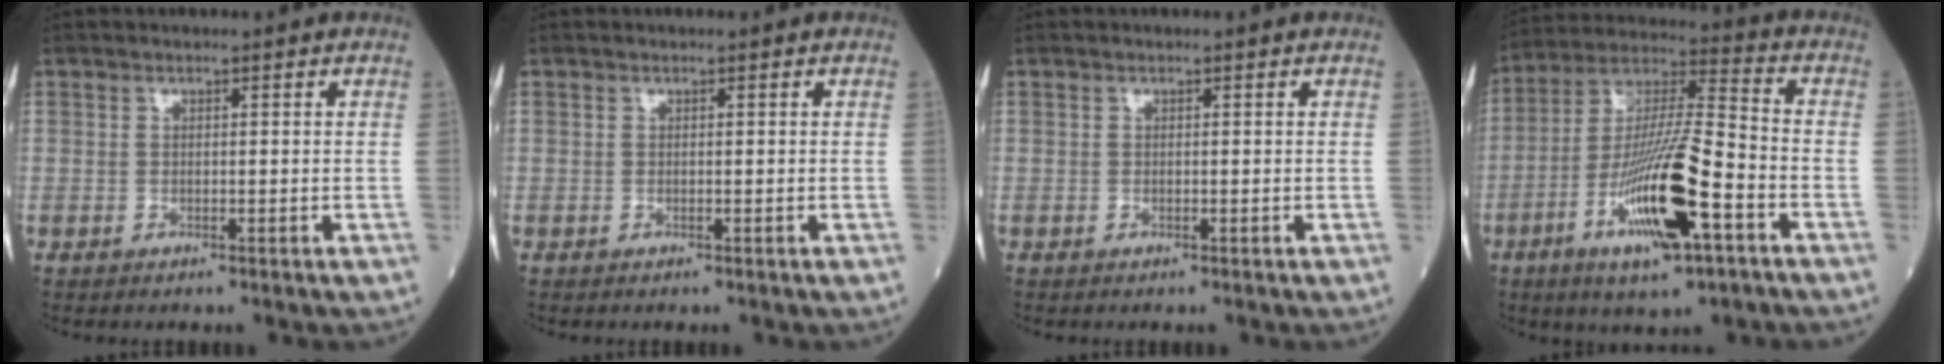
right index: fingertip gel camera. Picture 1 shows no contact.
{"total": 0.0}
{"total": 0.0}
{"total": 17.1, "force": [-6.6, 2.4, 15.6], "torque": [-0.302, -0.010, -0.116]}